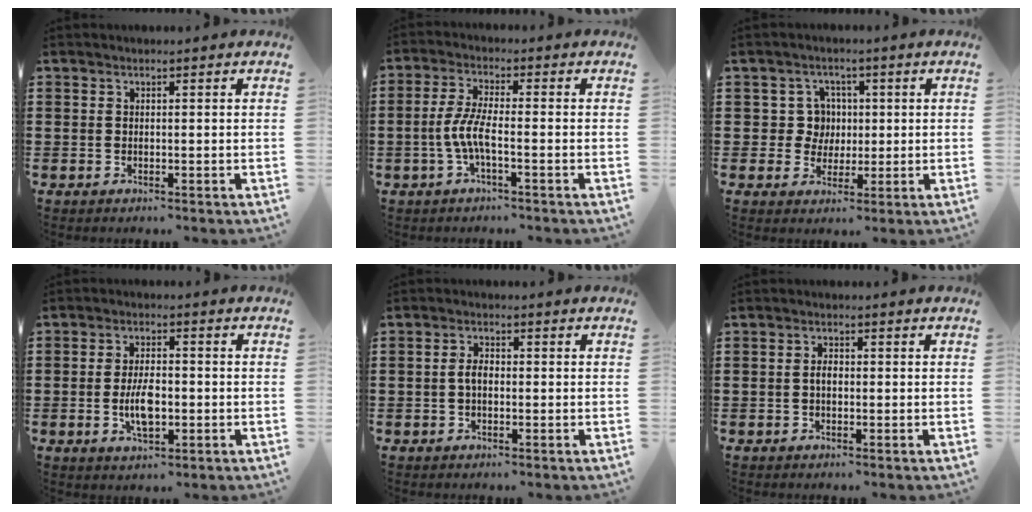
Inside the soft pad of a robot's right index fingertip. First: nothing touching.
{"total": 5.2, "force": [-1.8, 1.0, 4.8], "torque": [-0.111, -0.009, -0.042]}
{"total": 5.0, "force": [0.5, 4.7, 1.9], "torque": [-0.048, 0.013, 0.006]}
{"total": 5.7, "force": [-1.0, 2.5, 5.1], "torque": [-0.095, -0.002, -0.022]}
{"total": 2.3, "force": [-0.3, 1.2, 2.0], "torque": [-0.046, 0.000, -0.008]}
{"total": 1.7, "force": [-0.2, 0.9, 1.5], "torque": [-0.028, 0.003, -0.004]}